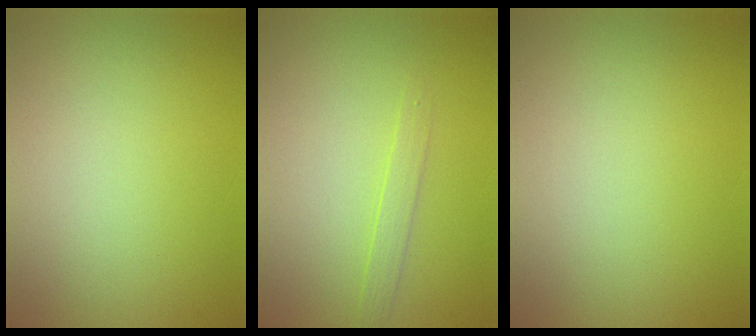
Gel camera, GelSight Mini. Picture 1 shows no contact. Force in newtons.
{"total": 1.1, "press": 1.1, "slide": 0.2}
{"total": 0.0}